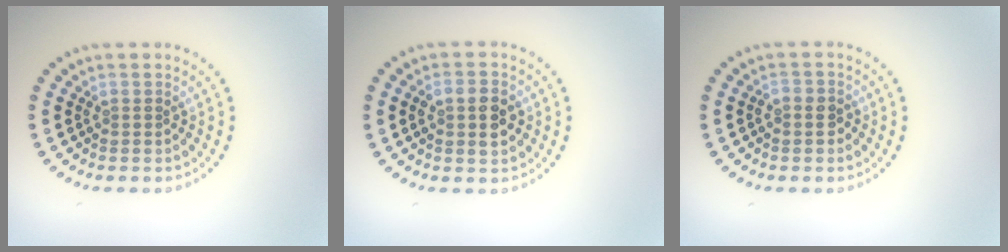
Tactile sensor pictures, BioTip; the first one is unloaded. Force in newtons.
{"total": 3.0, "press": 3.0, "slide": 0.3}
{"total": 1.3, "press": 1.2, "slide": 0.5}